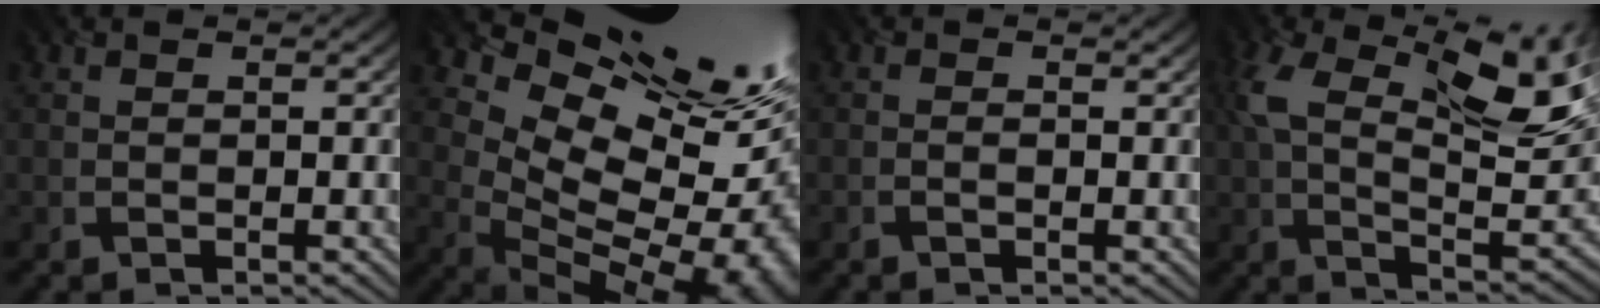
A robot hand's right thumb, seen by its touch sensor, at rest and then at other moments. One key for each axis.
{"total": 18.8, "fx": 6.0, "fy": 10.8, "fz": 14.2, "tx": -0.172, "ty": 0.014, "tz": 0.140}
{"total": 0.8, "fx": -0.4, "fy": 0.2, "fz": 0.7, "tx": -0.014, "ty": 0.001, "tz": -0.008}
{"total": 15.4, "fx": 5.7, "fy": 6.9, "fz": 12.5, "tx": -0.236, "ty": -0.005, "tz": 0.102}